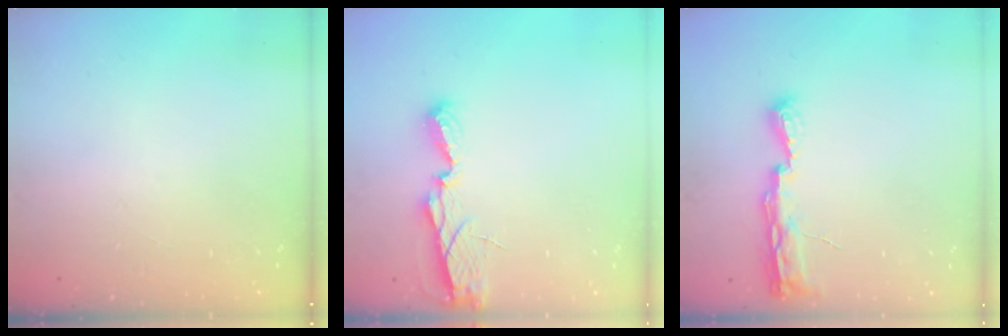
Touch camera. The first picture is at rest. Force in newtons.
{"total": 6.3, "press": 6.2, "slide": 0.4}
{"total": 8.9, "press": 8.5, "slide": 2.3}